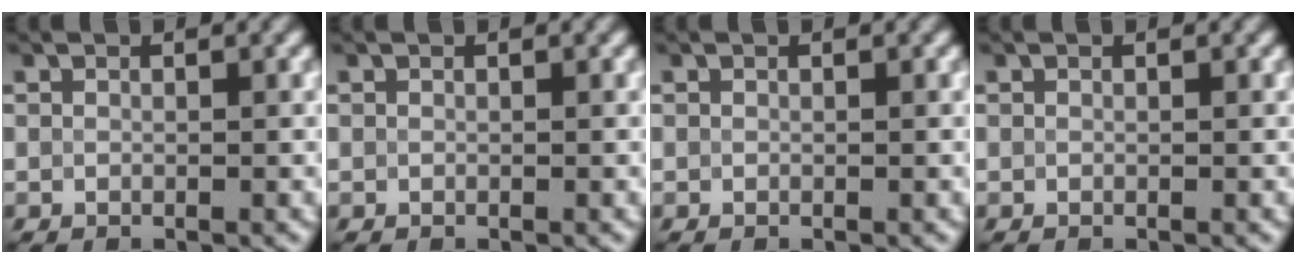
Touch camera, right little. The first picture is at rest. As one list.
[{"total": 0.0}, {"total": 0.0}, {"total": 0.0}]